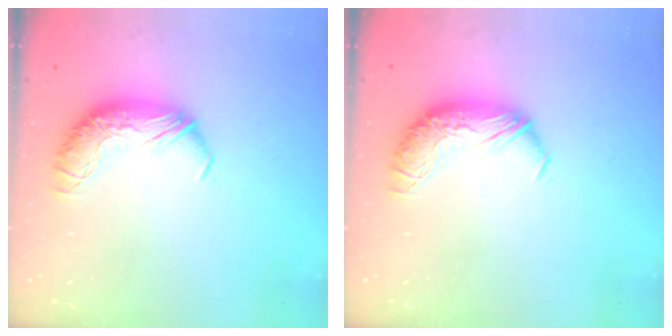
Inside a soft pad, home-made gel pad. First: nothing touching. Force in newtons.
{"total": 0.0}